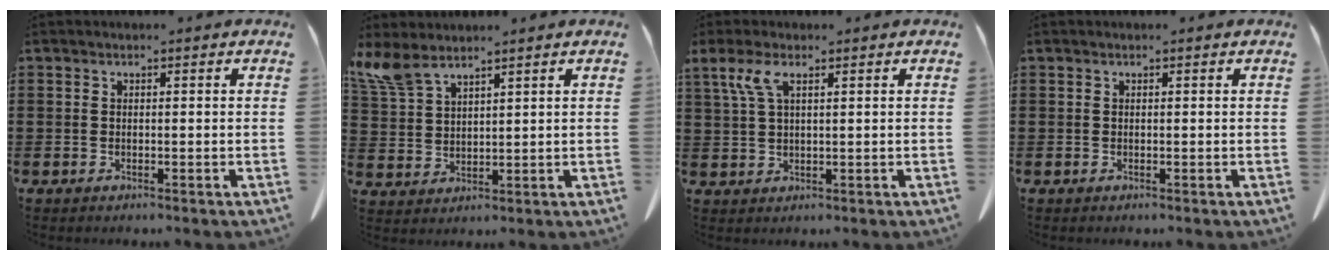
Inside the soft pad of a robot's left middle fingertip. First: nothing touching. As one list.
[{"total": 5.3, "force": [4.3, 1.3, 2.8], "torque": [-0.077, -0.011, 0.078]}, {"total": 4.2, "force": [2.3, 1.3, 3.3], "torque": [-0.080, 0.004, 0.038]}, {"total": 0.0}]